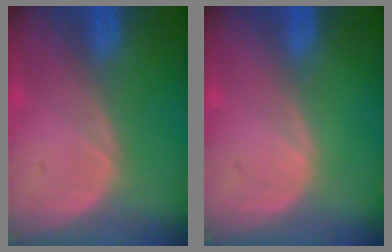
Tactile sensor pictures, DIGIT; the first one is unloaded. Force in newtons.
{"total": 0.0}